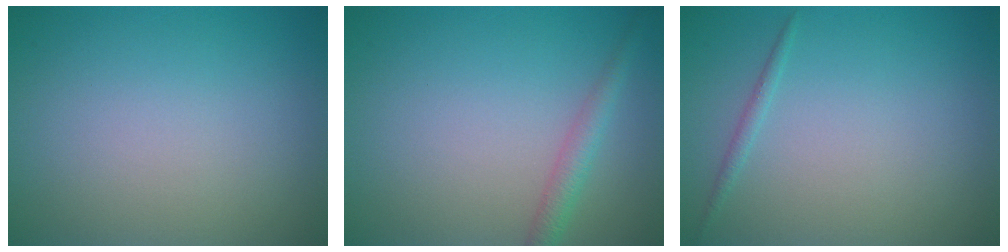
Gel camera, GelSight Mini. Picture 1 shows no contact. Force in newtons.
{"total": 2.0, "press": 2.0, "slide": 0.1}
{"total": 0.7, "press": 0.7, "slide": 0.0}